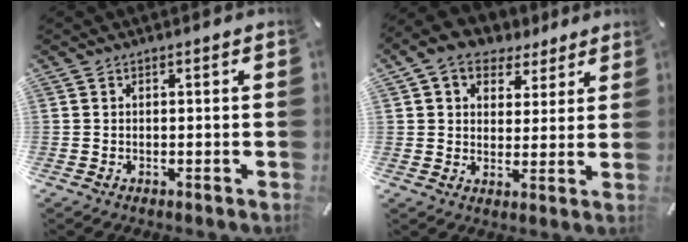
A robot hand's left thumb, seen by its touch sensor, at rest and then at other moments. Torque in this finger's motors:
{"motor_torque": [1.40, 0.22, 0.28, -0.27, 0.06]}